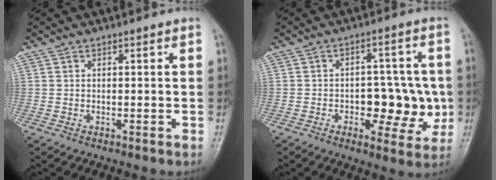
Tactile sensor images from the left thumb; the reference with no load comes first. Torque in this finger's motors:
{"motor_torque": [-0.21, 0.44, 0.18, -0.05, 0.12]}